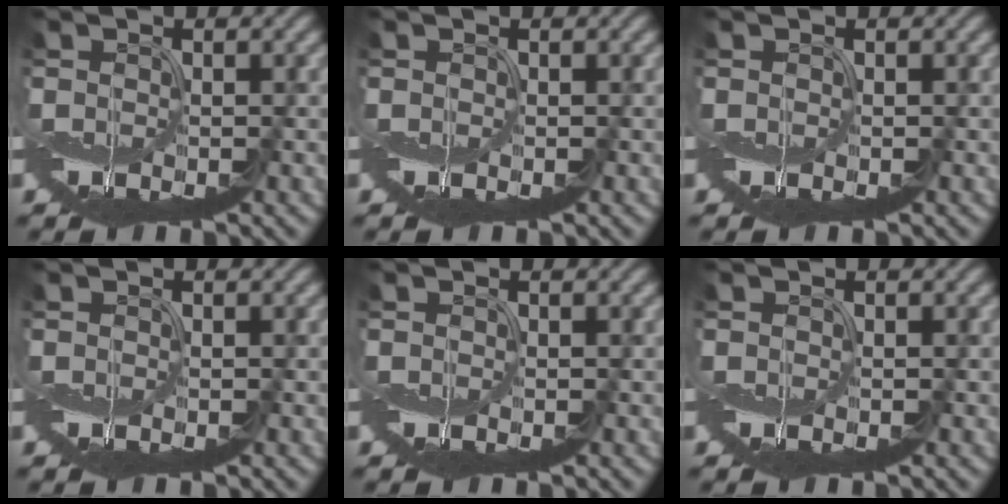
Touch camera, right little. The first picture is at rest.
{"total": 0.0}
{"total": 0.0}
{"total": 0.0}
{"total": 0.0}
{"total": 0.0}